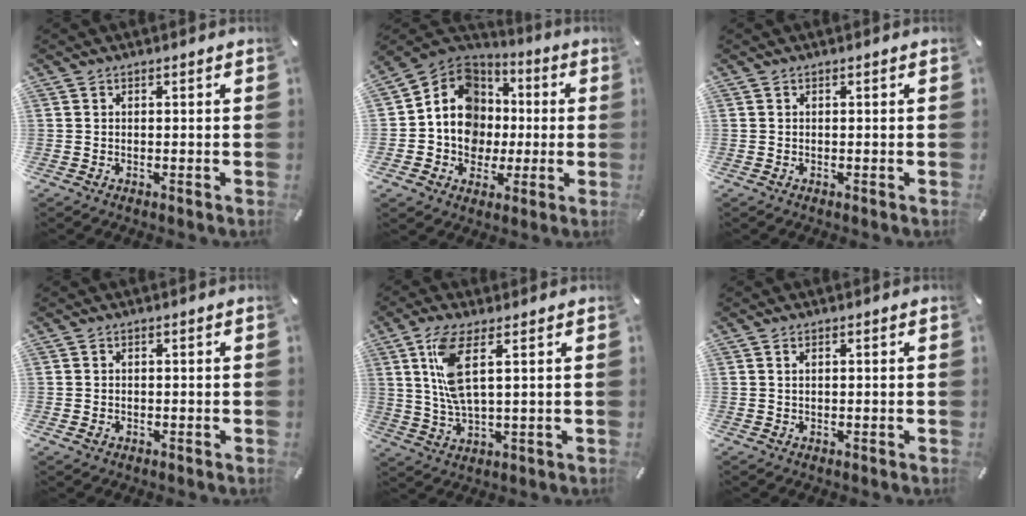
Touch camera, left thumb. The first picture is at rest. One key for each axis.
{"total": 13.1, "fx": -0.1, "fy": 12.2, "fz": 4.8, "tx": -0.102, "ty": -0.010, "tz": 0.007}
{"total": 0.0}
{"total": 1.5, "fx": -0.4, "fy": 1.3, "fz": 0.7, "tx": -0.011, "ty": 0.003, "tz": -0.009}
{"total": 10.4, "fx": 3.5, "fy": 3.4, "fz": 9.1, "tx": -0.202, "ty": -0.004, "tz": 0.058}
{"total": 0.9, "fx": 0.2, "fy": 0.5, "fz": 0.8, "tx": -0.016, "ty": 0.002, "tz": 0.003}